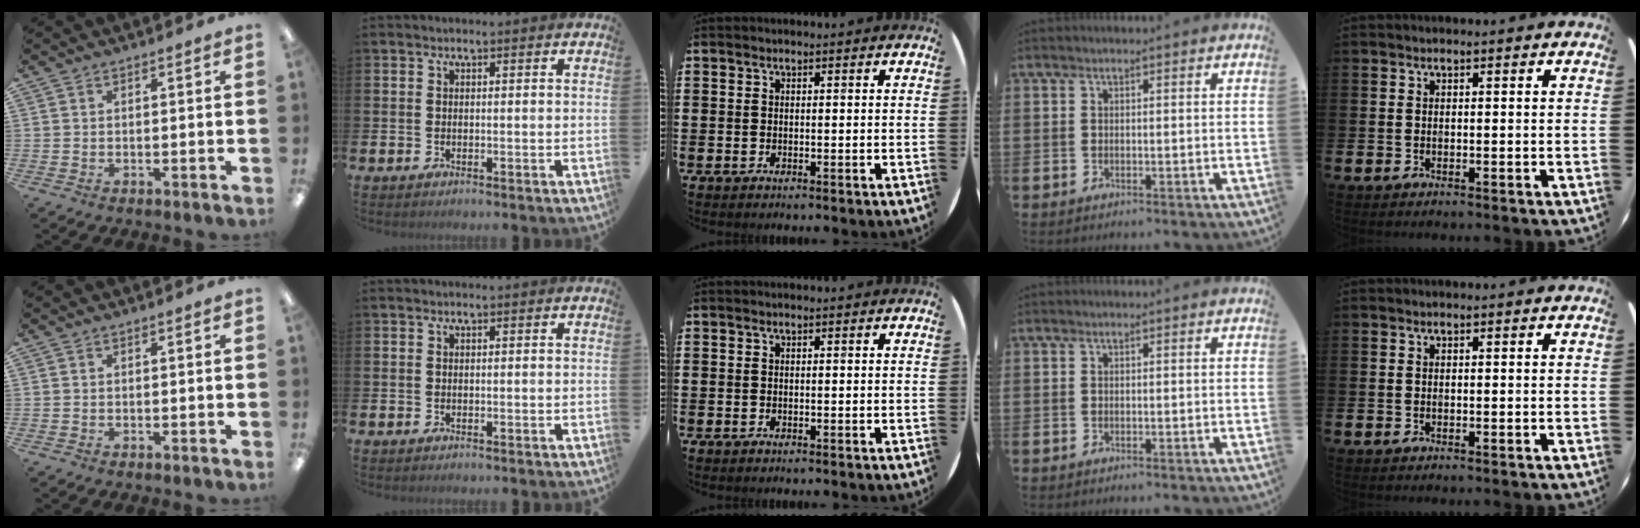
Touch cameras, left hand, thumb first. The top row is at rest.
{}